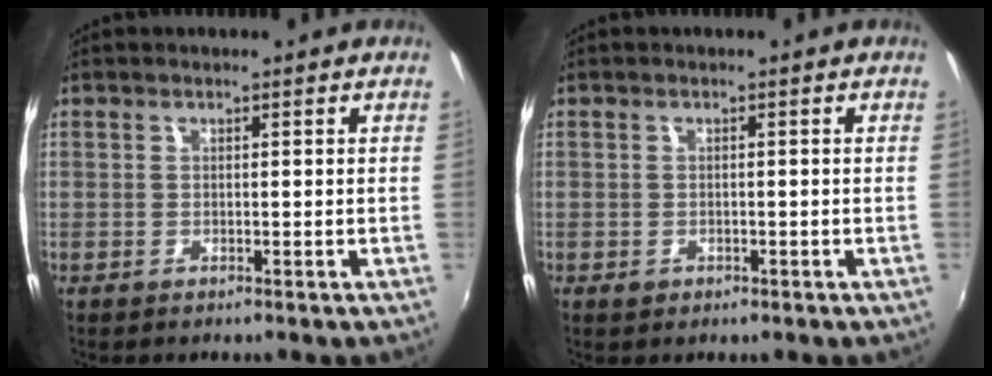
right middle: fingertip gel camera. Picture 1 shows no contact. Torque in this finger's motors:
{"motor_torque": [0.30, -0.30, 0.03, 0.00]}